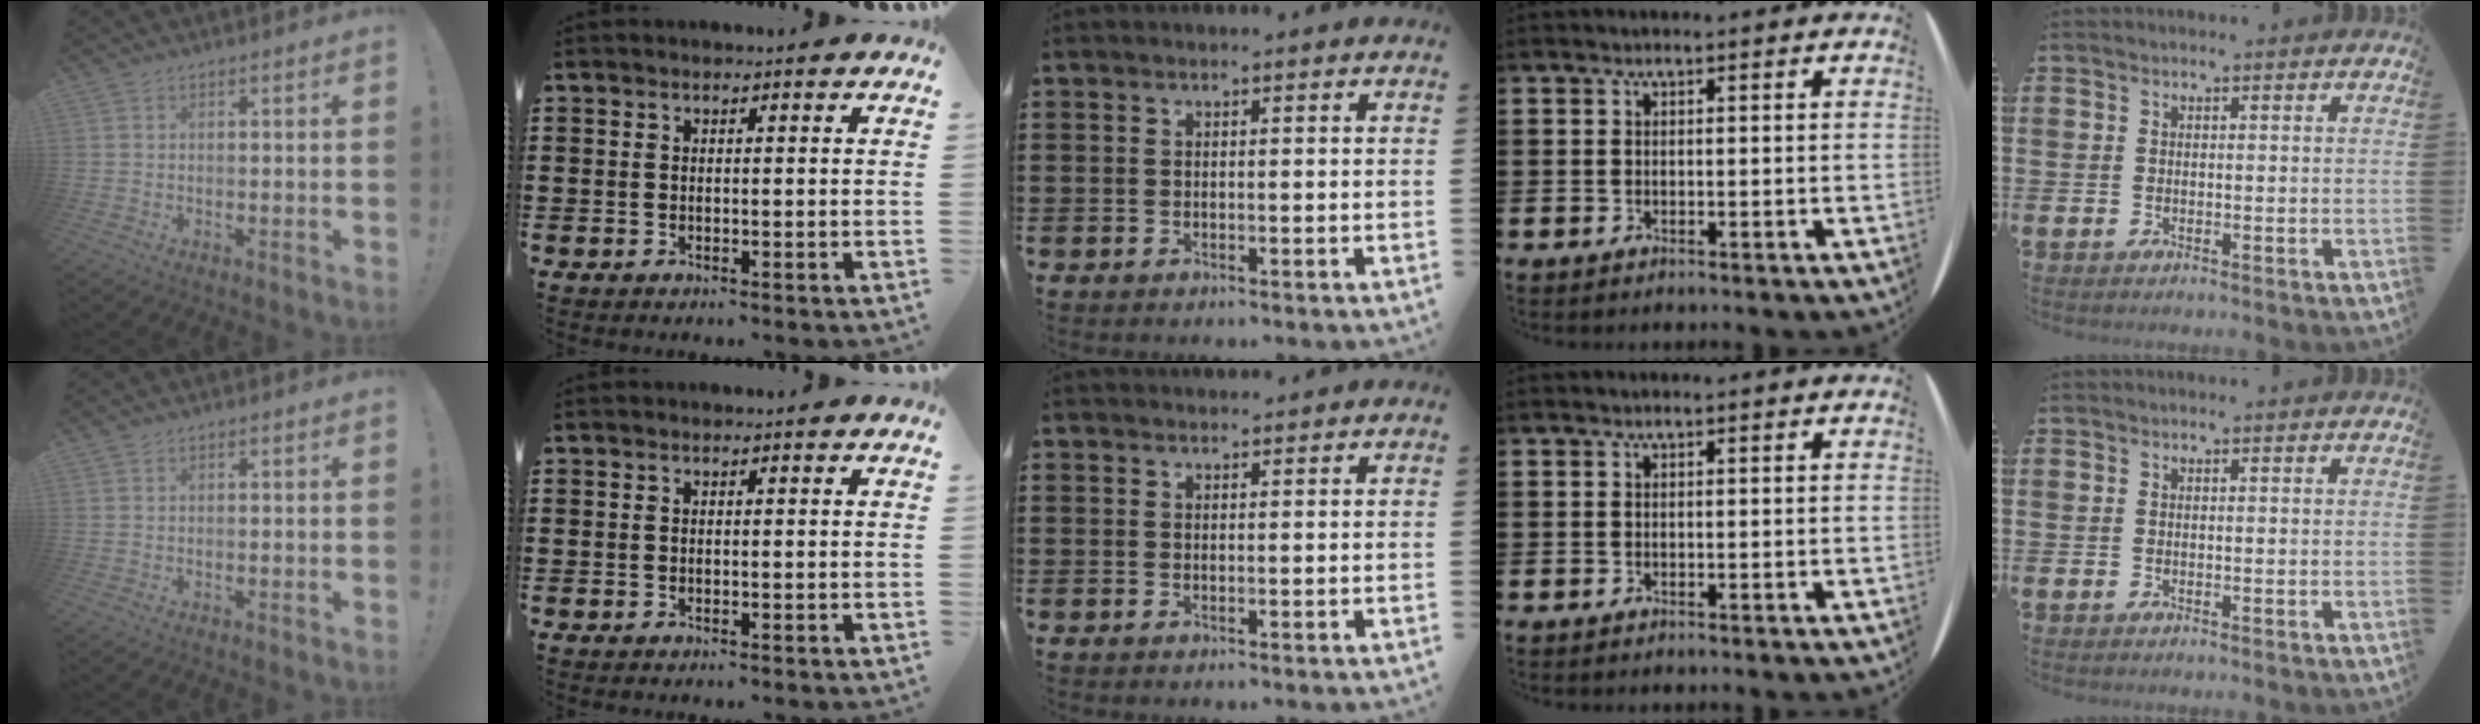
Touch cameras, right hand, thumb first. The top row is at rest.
{"middle": {"total": 0.9, "force": [0.9, 0.0, -0.1], "torque": [0.000, -0.002, 0.017]}}